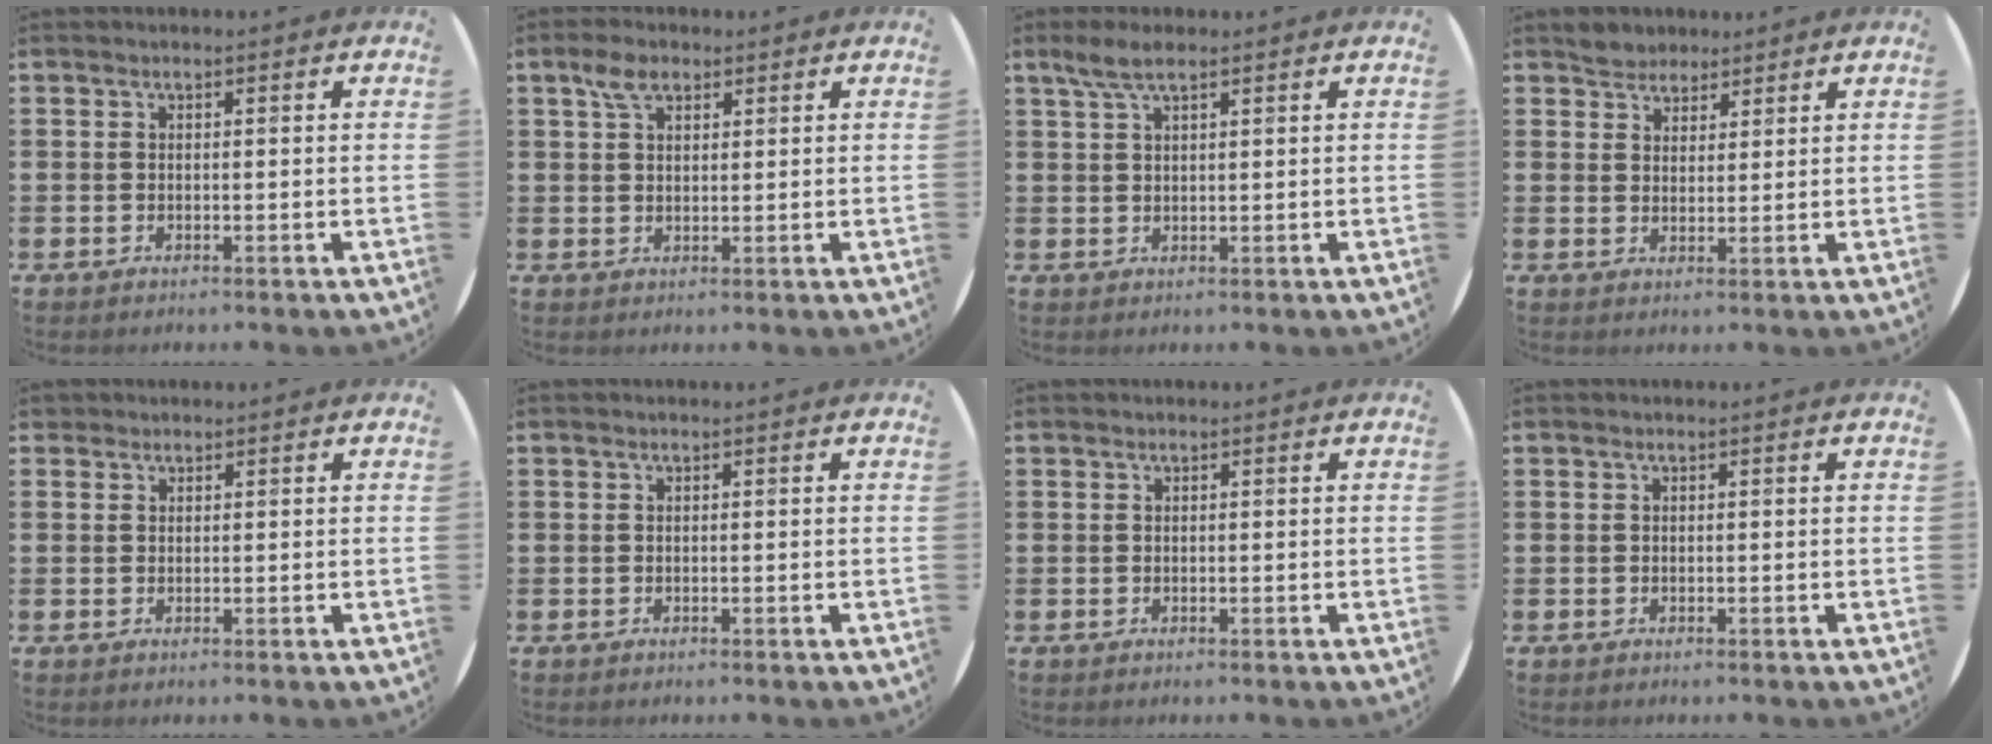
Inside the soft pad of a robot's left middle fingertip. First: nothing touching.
{"total": 3.6, "force": [2.3, 1.8, 2.0], "torque": [-0.035, 0.004, 0.041]}
{"total": 3.4, "force": [2.4, 0.9, 2.2], "torque": [-0.048, 0.005, 0.043]}
{"total": 3.0, "force": [2.7, 1.2, -0.5], "torque": [0.008, 0.000, 0.051]}
{"total": 0.8, "force": [0.8, 0.3, -0.1], "torque": [0.000, 0.002, 0.015]}
{"total": 0.0}
{"total": 0.0}
{"total": 0.0}